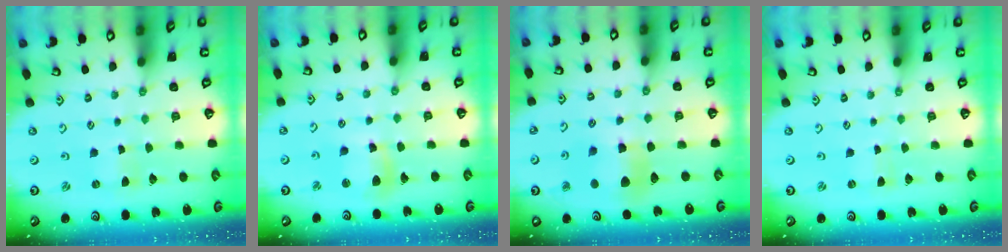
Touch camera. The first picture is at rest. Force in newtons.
{"total": 9.8, "press": 9.7, "slide": 1.2}
{"total": 8.9, "press": 8.8, "slide": 1.2}
{"total": 0.0}